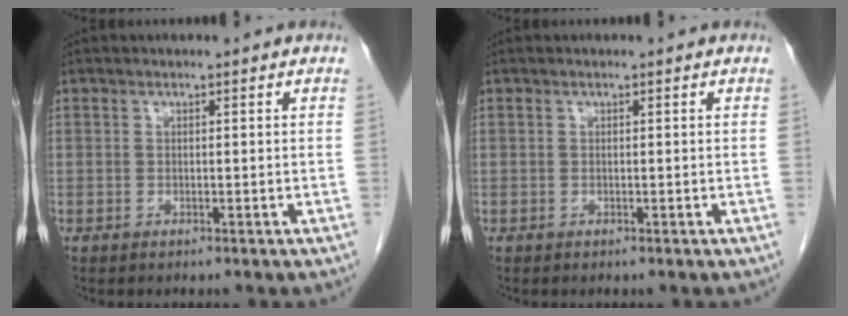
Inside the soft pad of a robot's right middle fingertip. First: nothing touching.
{"total": 0.0}